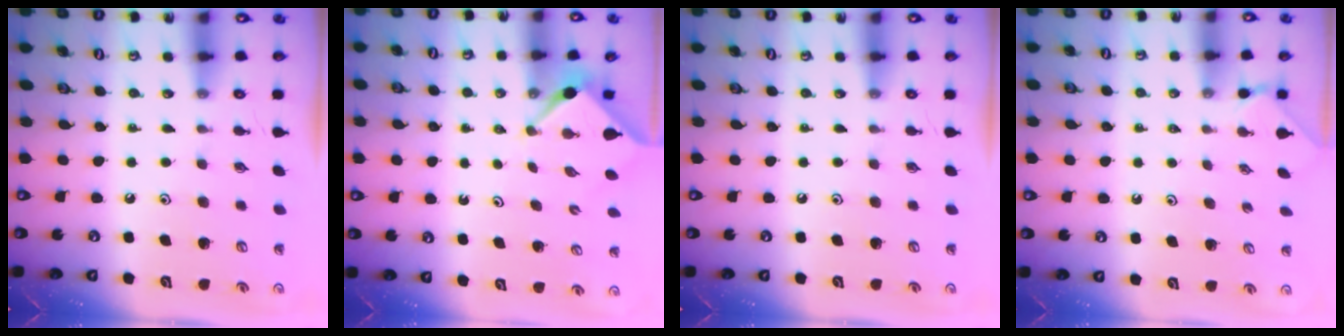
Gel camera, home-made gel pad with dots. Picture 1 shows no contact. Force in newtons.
{"total": 3.1, "press": 3.1, "slide": 0.3}
{"total": 0.0}
{"total": 0.9, "press": 0.9, "slide": 0.3}